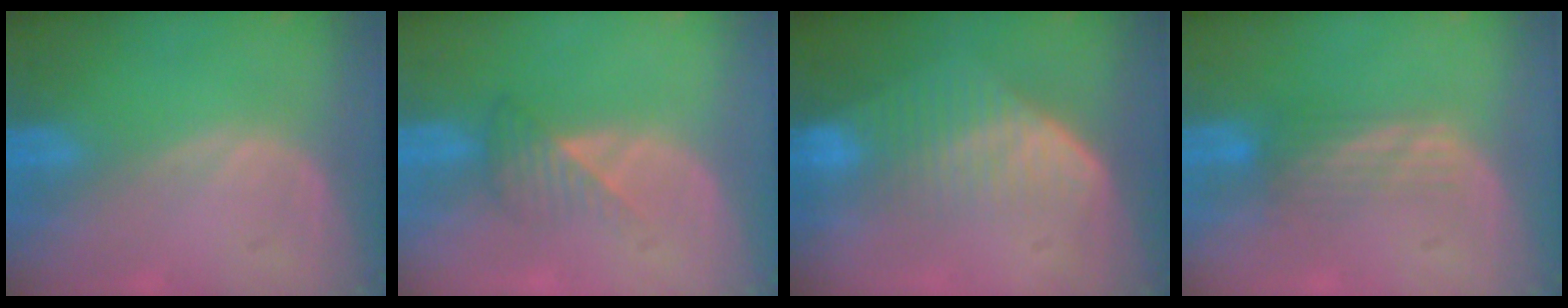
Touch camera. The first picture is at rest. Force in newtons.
{"total": 3.2, "press": 3.0, "slide": 1.1}
{"total": 7.2, "press": 6.1, "slide": 3.8}
{"total": 3.5, "press": 2.8, "slide": 2.1}